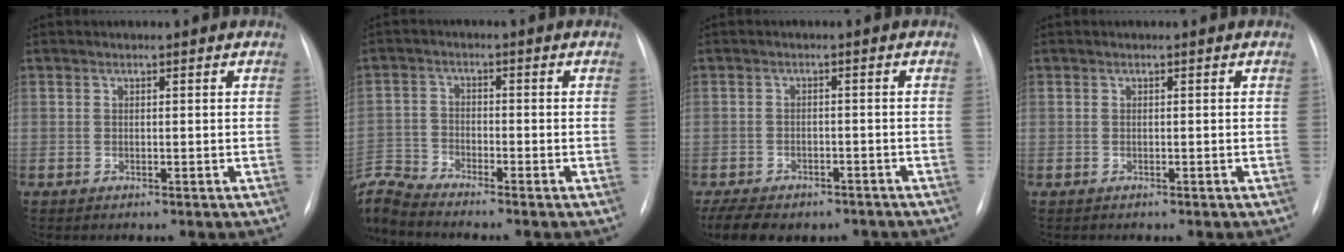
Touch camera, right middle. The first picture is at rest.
{"total": 7.4, "force": [-7.3, -1.1, 0.8], "torque": [-0.035, 0.004, -0.146]}
{"total": 12.9, "force": [-9.8, 6.3, 5.7], "torque": [-0.117, -0.001, -0.131]}
{"total": 0.7, "force": [-0.6, 0.2, 0.3], "torque": [-0.010, -0.001, -0.009]}